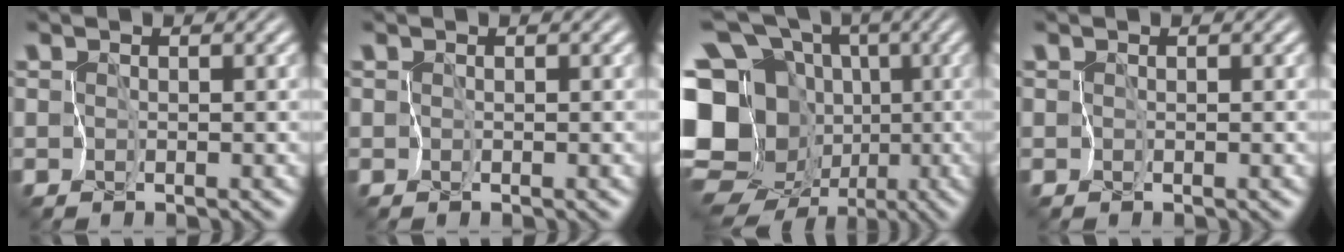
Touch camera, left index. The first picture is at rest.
{"total": 0.0}
{"total": 16.5, "force": [-2.9, 13.8, 8.6], "torque": [-0.187, 0.024, -0.071]}
{"total": 0.0}